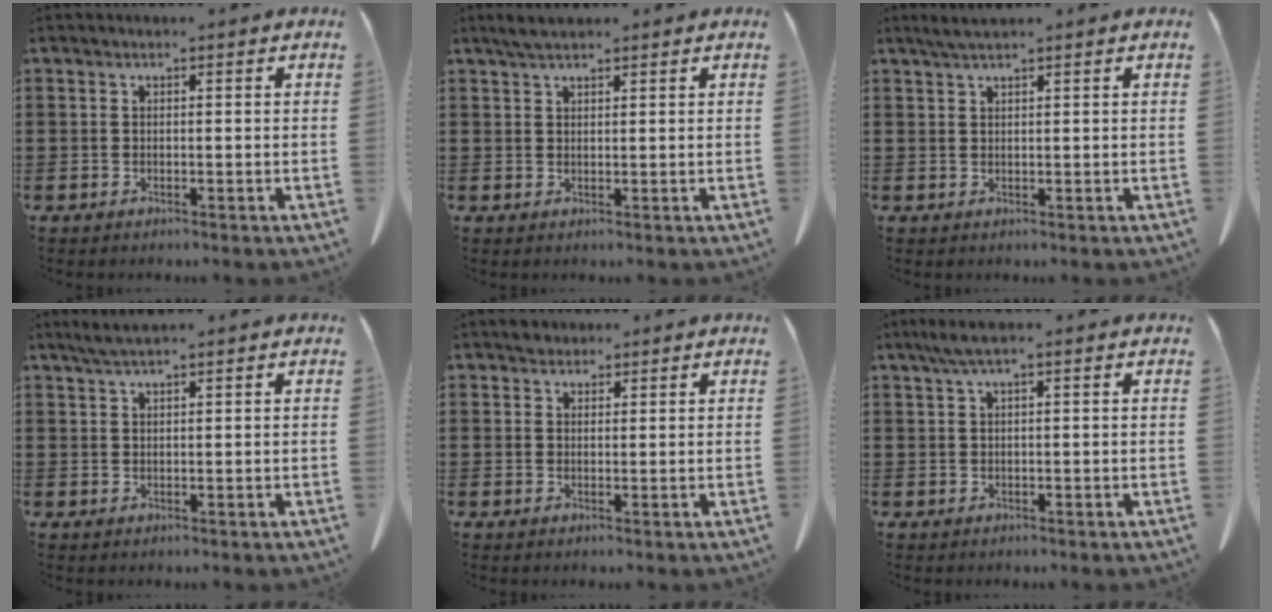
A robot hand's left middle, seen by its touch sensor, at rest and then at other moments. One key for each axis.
{"total": 2.2, "fx": 1.9, "fy": 0.5, "fz": 1.1, "tx": -0.027, "ty": 0.002, "tz": 0.036}
{"total": 1.8, "fx": 1.4, "fy": 0.0, "fz": 1.1, "tx": -0.023, "ty": -0.002, "tz": 0.027}
{"total": 2.1, "fx": 1.6, "fy": 0.1, "fz": 1.4, "tx": -0.029, "ty": -0.002, "tz": 0.031}
{"total": 1.9, "fx": 1.6, "fy": 0.9, "fz": 0.2, "tx": -0.001, "ty": -0.001, "tz": 0.031}
{"total": 2.2, "fx": 1.0, "fy": 0.1, "fz": 2.0, "tx": -0.039, "ty": 0.000, "tz": 0.018}